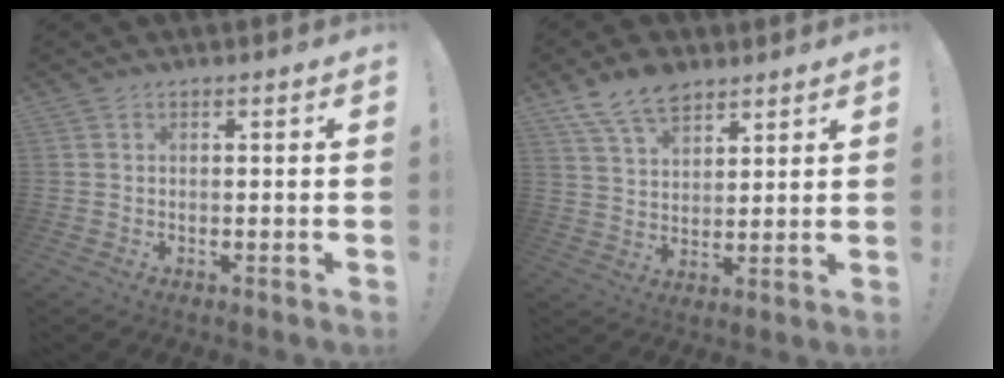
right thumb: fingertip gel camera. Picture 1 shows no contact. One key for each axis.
{"total": 10.7, "fx": 7.9, "fy": 5.5, "fz": 4.6, "tx": -0.083, "ty": -0.041, "tz": 0.152}